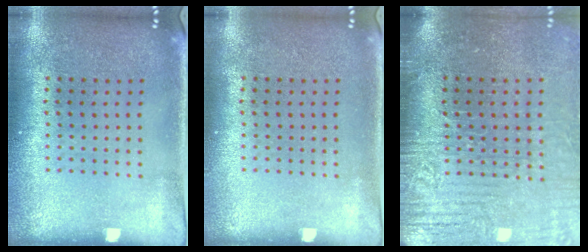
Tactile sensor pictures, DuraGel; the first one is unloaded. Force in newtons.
{"total": 0.0}
{"total": 4.0, "press": 3.5, "slide": 2.0}